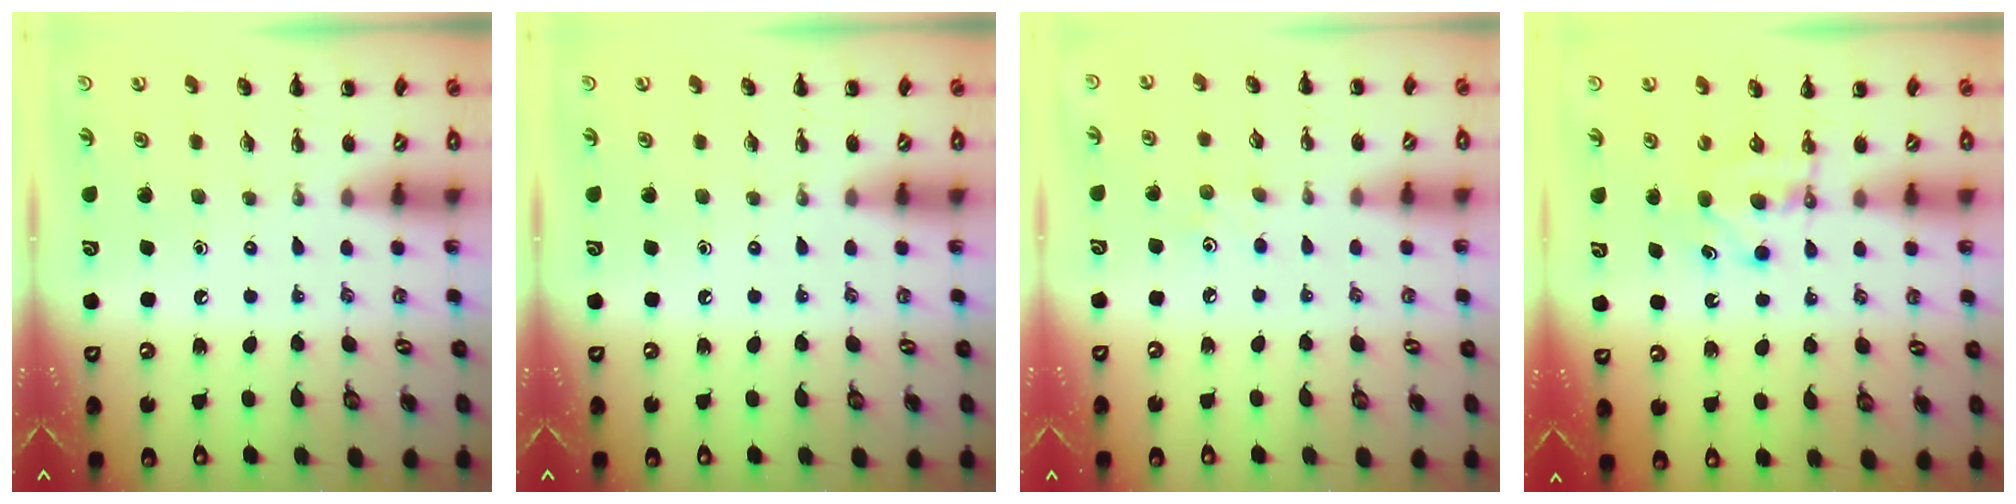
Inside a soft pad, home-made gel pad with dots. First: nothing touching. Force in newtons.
{"total": 0.0}
{"total": 3.2, "press": 3.1, "slide": 1.0}
{"total": 5.0, "press": 4.8, "slide": 1.3}